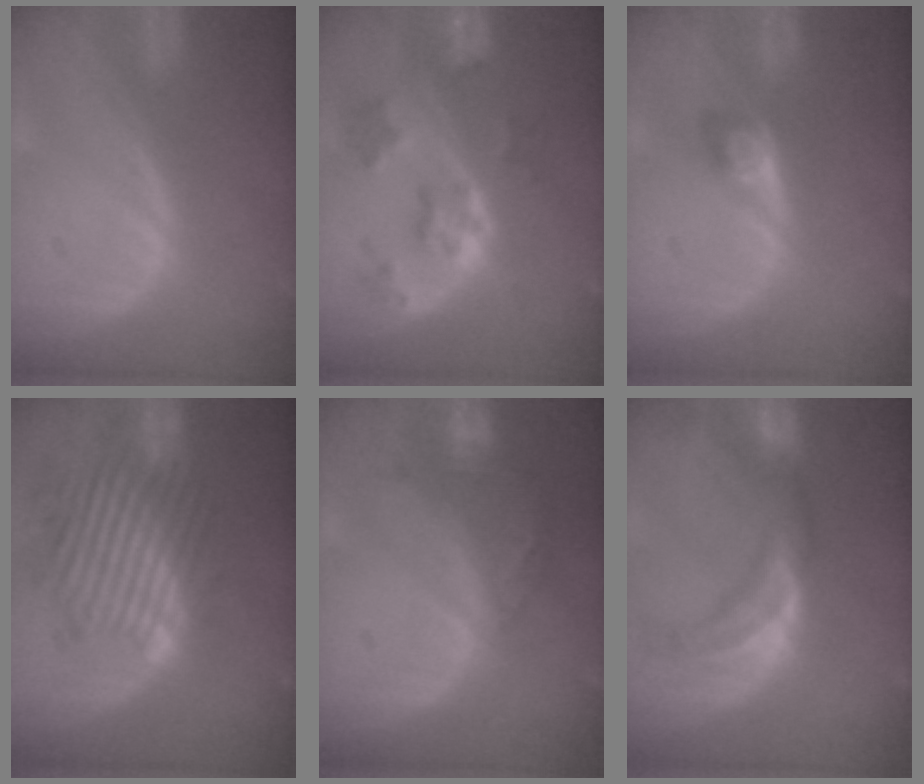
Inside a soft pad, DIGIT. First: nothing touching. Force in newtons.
{"total": 7.3, "press": 6.4, "slide": 3.4}
{"total": 2.4, "press": 2.4, "slide": 0.4}
{"total": 10.9, "press": 10.2, "slide": 3.9}
{"total": 6.6, "press": 6.1, "slide": 2.5}
{"total": 10.3, "press": 9.4, "slide": 4.3}